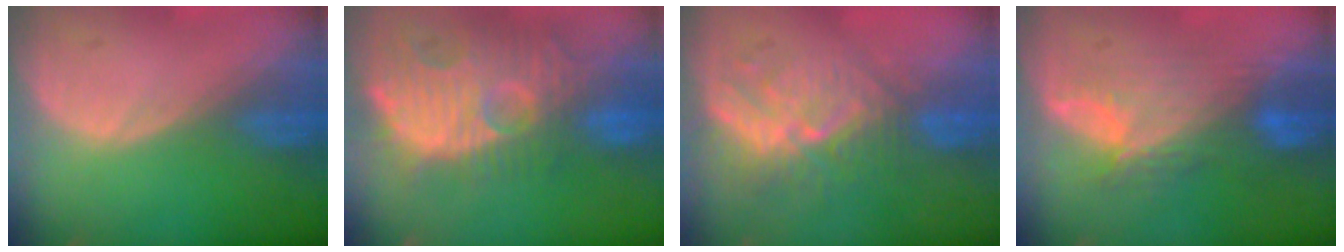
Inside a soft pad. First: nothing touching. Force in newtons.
{"total": 13.5, "press": 12.4, "slide": 5.3}
{"total": 9.3, "press": 8.3, "slide": 4.1}
{"total": 8.7, "press": 7.8, "slide": 3.8}